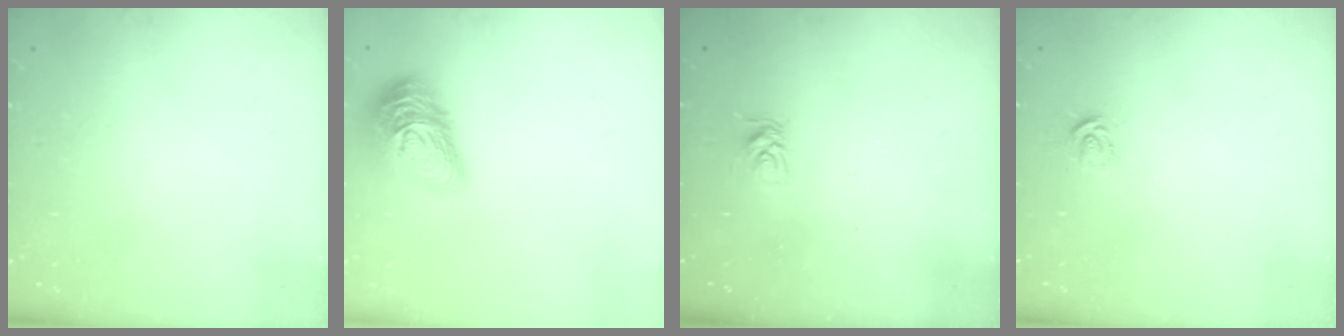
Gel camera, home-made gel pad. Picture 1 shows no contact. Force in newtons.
{"total": 16.6, "press": 16.6, "slide": 0.9}
{"total": 3.4, "press": 3.4, "slide": 0.5}
{"total": 2.9, "press": 2.9, "slide": 0.2}